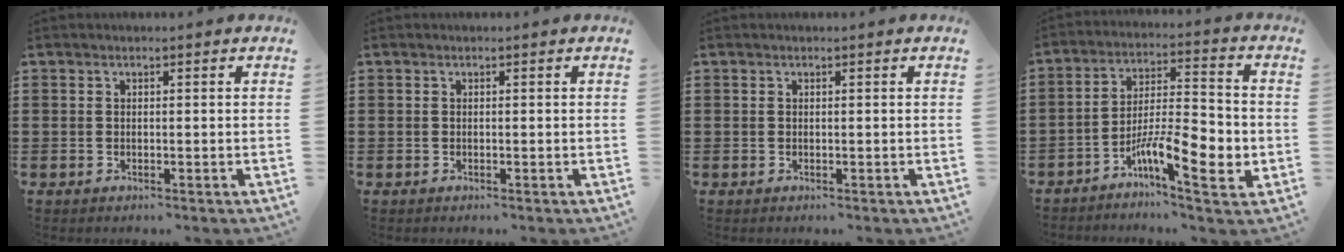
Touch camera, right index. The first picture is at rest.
{"total": 0.0}
{"total": 0.0}
{"total": 10.6, "force": [-4.2, 3.0, 9.2], "torque": [-0.160, 0.004, -0.071]}